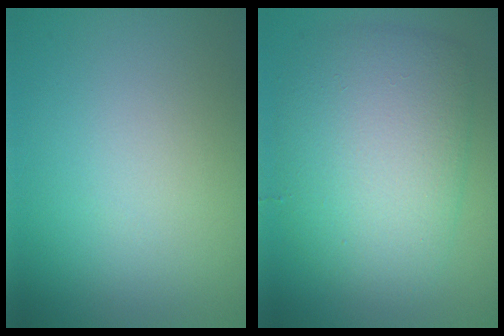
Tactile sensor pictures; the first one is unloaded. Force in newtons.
{"total": 7.2, "press": 7.2, "slide": 0.1}